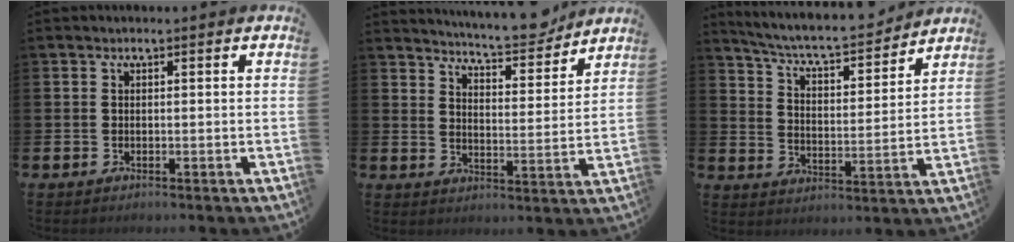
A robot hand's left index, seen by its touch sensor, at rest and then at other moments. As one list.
[{"total": 7.1, "force": [6.9, 0.5, 1.5], "torque": [-0.031, -0.052, 0.117]}, {"total": 7.0, "force": [6.5, 0.9, 2.2], "torque": [-0.073, -0.052, 0.108]}]